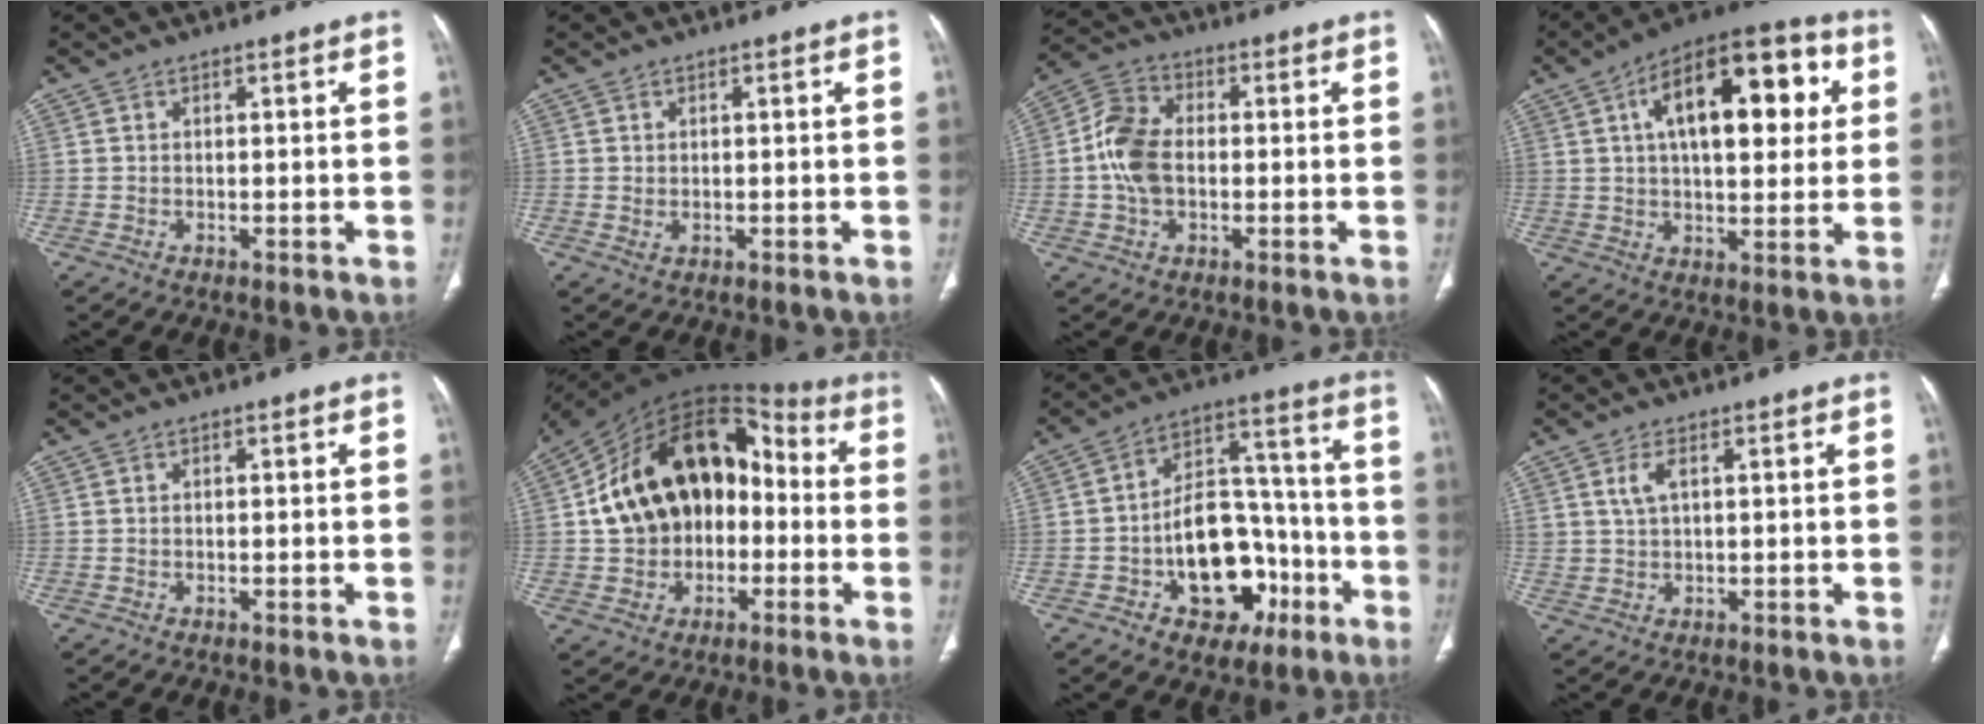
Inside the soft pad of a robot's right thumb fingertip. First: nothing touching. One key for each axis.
{"total": 1.1, "fx": 0.1, "fy": 0.8, "fz": 0.8, "tx": -0.017, "ty": -0.001, "tz": 0.005}
{"total": 9.6, "fx": -0.5, "fy": 6.4, "fz": 7.1, "tx": -0.138, "ty": 0.021, "tz": -0.016}
{"total": 21.1, "fx": 5.6, "fy": 10.2, "fz": 17.5, "tx": -0.228, "ty": 0.018, "tz": 0.074}
{"total": 0.0}
{"total": 23.3, "fx": -0.1, "fy": 16.4, "fz": 16.5, "tx": -0.254, "ty": 0.048, "tz": -0.004}
{"total": 18.5, "fx": -6.4, "fy": 12.2, "fz": 12.4, "tx": -0.134, "ty": 0.058, "tz": -0.088}
{"total": 3.2, "fx": 1.2, "fy": 1.6, "fz": 2.5, "tx": -0.051, "ty": -0.001, "tz": 0.030}